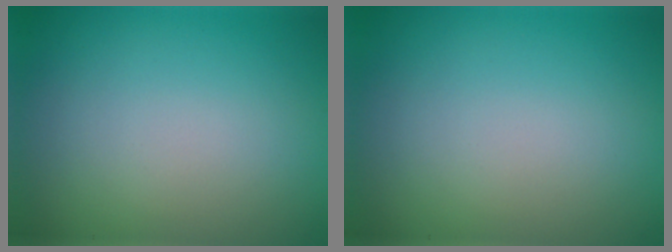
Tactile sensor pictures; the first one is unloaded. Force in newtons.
{"total": 0.0}